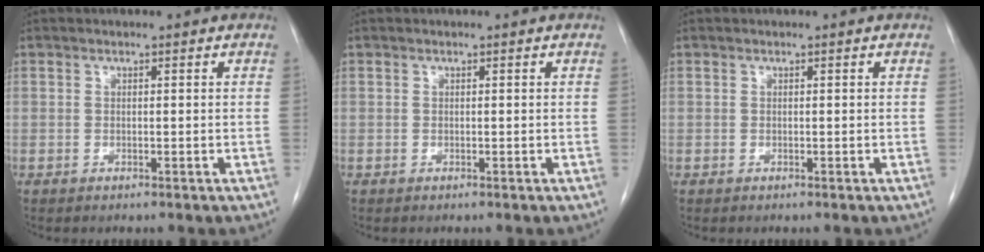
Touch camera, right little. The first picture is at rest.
{"total": 0.0}
{"total": 0.0}